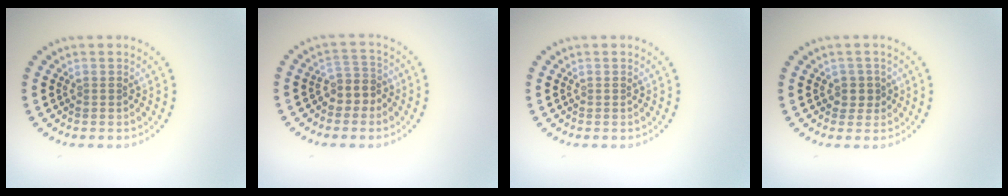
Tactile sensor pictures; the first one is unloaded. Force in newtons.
{"total": 2.4, "press": 2.0, "slide": 1.3}
{"total": 0.0}
{"total": 1.6, "press": 1.3, "slide": 1.0}